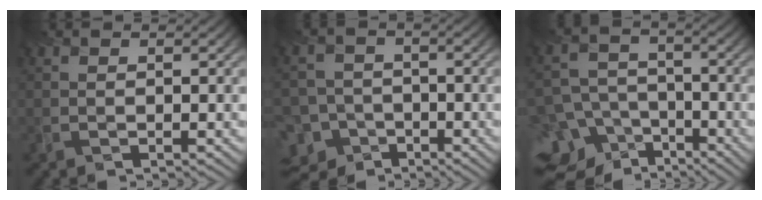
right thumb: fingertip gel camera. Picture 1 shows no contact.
{"total": 8.9, "force": [-5.0, 7.0, 2.3], "torque": [-0.066, -0.021, -0.101]}
{"total": 13.7, "force": [-7.9, 10.0, 5.0], "torque": [-0.131, -0.047, -0.125]}